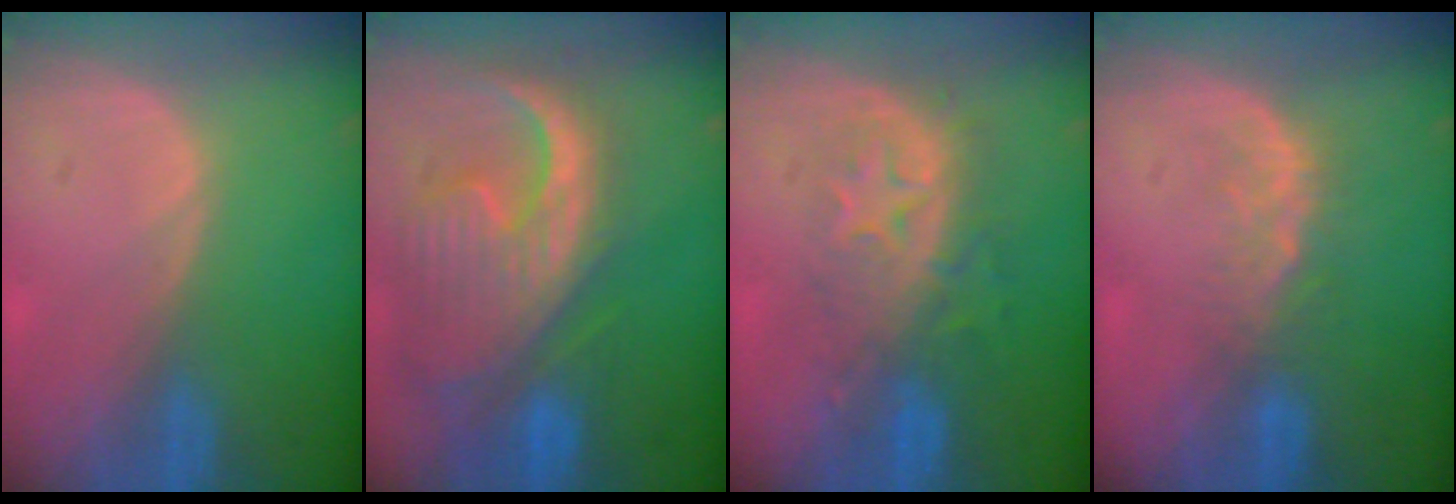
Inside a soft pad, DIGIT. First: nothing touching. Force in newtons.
{"total": 13.2, "press": 11.4, "slide": 6.7}
{"total": 8.2, "press": 7.7, "slide": 2.8}
{"total": 4.1, "press": 3.5, "slide": 2.1}